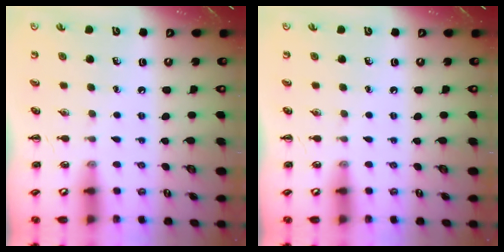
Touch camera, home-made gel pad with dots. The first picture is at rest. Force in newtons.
{"total": 0.0}